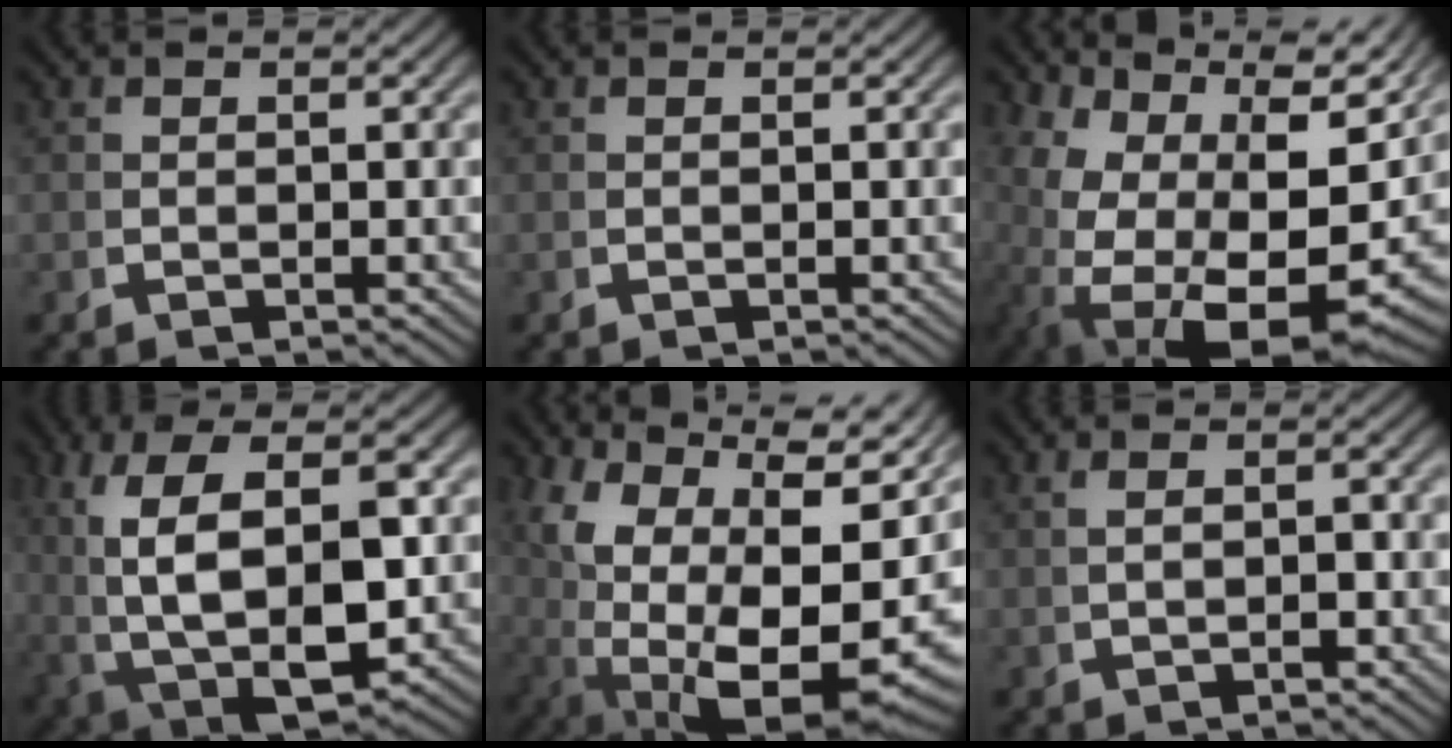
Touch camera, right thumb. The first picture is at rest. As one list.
[{"total": 0.0}, {"total": 18.5, "force": [0.5, 11.7, 14.3], "torque": [-0.259, -0.066, 0.043]}, {"total": 12.7, "force": [-0.9, 7.4, 10.3], "torque": [-0.226, -0.042, 0.015]}, {"total": 20.6, "force": [0.6, 13.2, 15.8], "torque": [-0.284, -0.070, 0.054]}, {"total": 1.4, "force": [0.0, 0.6, 1.3], "torque": [-0.020, 0.004, 0.005]}]